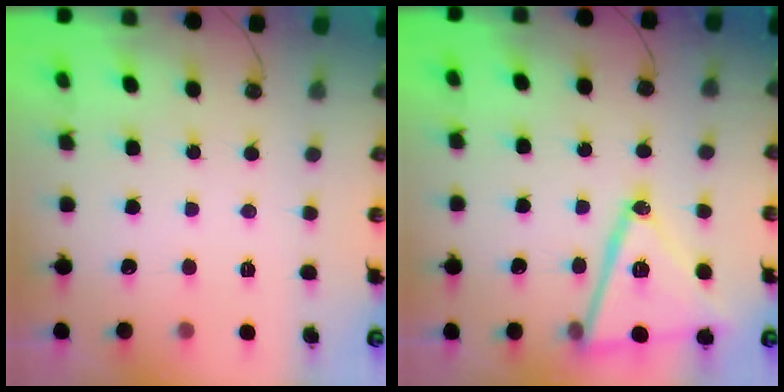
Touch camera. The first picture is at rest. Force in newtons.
{"total": 18.5, "press": 18.2, "slide": 3.2}